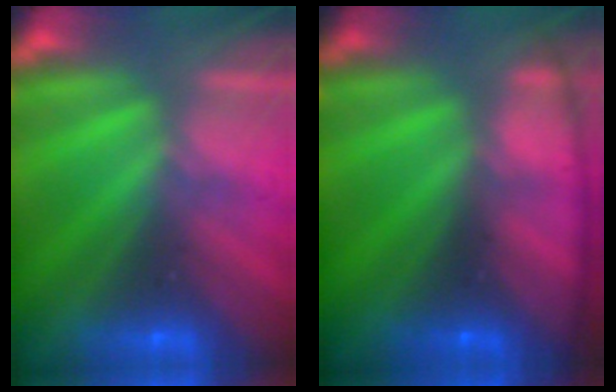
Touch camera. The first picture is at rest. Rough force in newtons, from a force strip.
{"total": 7.9}